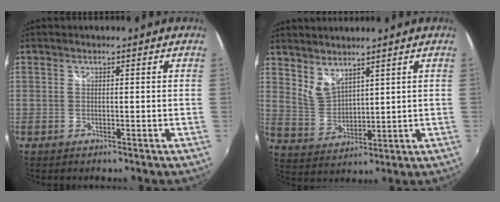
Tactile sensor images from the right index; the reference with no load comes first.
{"total": 5.9, "force": [4.8, 2.1, 2.7], "torque": [-0.049, -0.004, 0.101]}